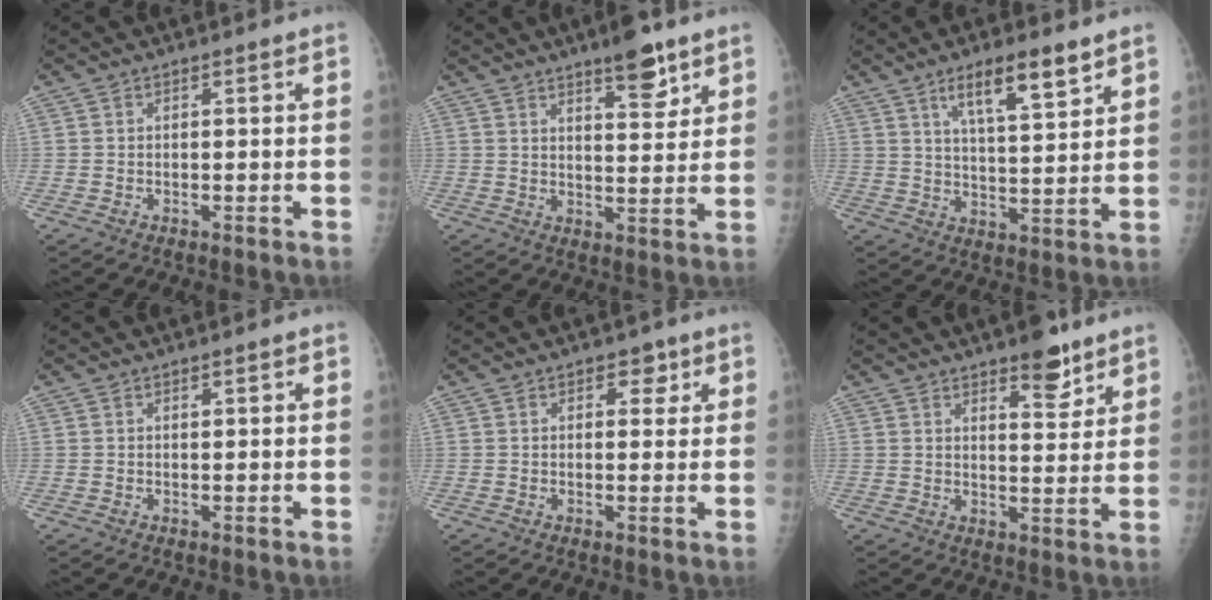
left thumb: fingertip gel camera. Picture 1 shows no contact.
{"total": 8.0, "force": [5.4, 2.5, 5.3], "torque": [-0.059, -0.033, 0.079]}
{"total": 9.7, "force": [6.0, 2.3, 7.3], "torque": [-0.109, -0.035, 0.105]}
{"total": 0.7, "force": [0.2, 0.4, 0.5], "torque": [-0.001, 0.001, 0.004]}
{"total": 3.2, "force": [1.5, 2.3, 1.7], "torque": [0.008, -0.003, 0.015]}
{"total": 7.1, "force": [5.0, 2.7, 4.3], "torque": [-0.037, -0.032, 0.070]}